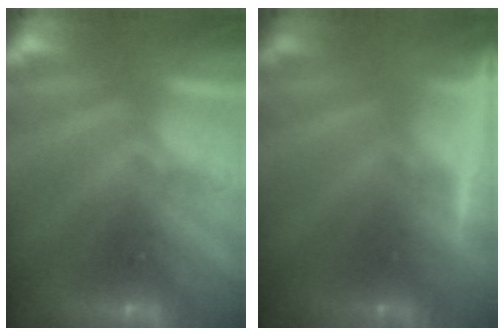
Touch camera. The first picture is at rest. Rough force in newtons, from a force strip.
{"total": 9.1}